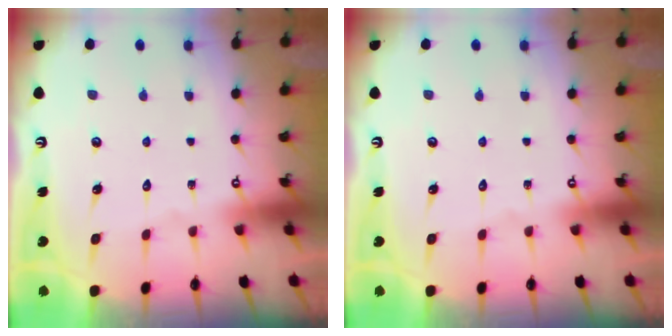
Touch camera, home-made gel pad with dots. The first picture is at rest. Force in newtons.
{"total": 0.0}